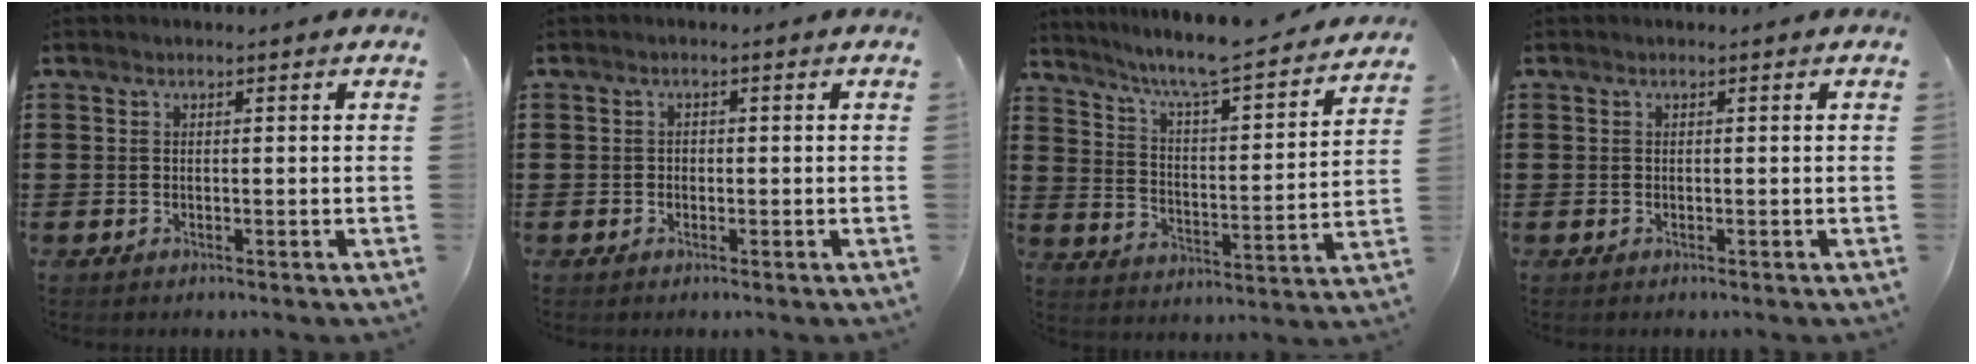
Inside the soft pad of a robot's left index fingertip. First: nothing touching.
{"total": 0.8, "force": [-0.2, 0.7, 0.4], "torque": [-0.009, 0.004, -0.004]}
{"total": 6.3, "force": [5.6, -0.2, 2.8], "torque": [-0.080, -0.050, 0.085]}
{"total": 0.0}